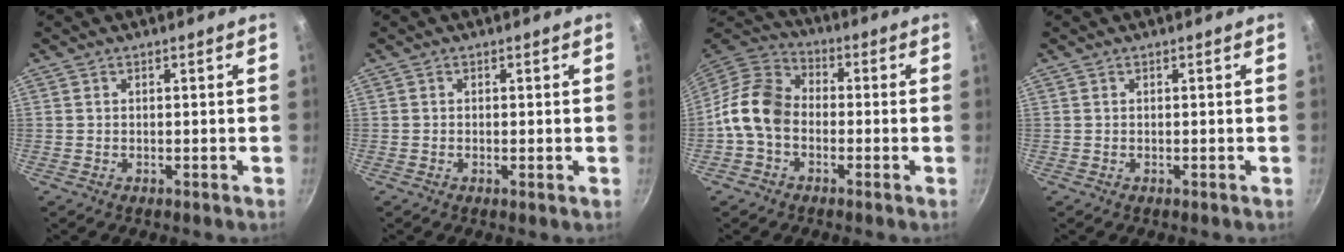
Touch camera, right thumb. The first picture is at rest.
{"total": 0.5, "force": [-0.1, 0.1, 0.5], "torque": [-0.009, -0.002, -0.004]}
{"total": 10.8, "force": [-2.2, 8.1, 6.9], "torque": [-0.107, 0.035, -0.068]}
{"total": 0.0}